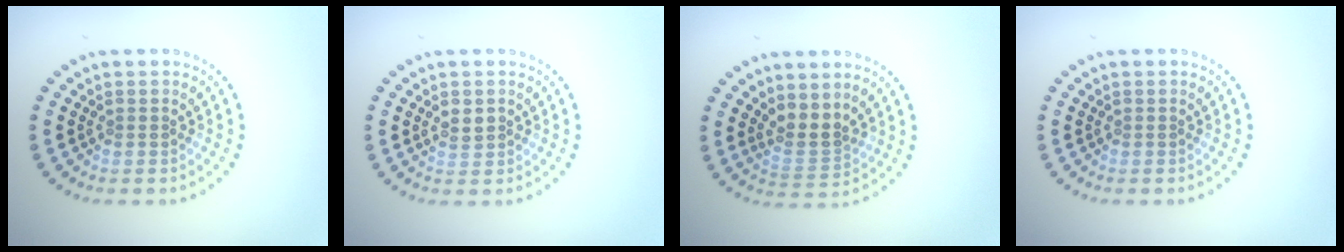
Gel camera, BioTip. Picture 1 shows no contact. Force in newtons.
{"total": 1.3, "press": 1.3, "slide": 0.0}
{"total": 2.4, "press": 2.0, "slide": 1.4}
{"total": 0.0}